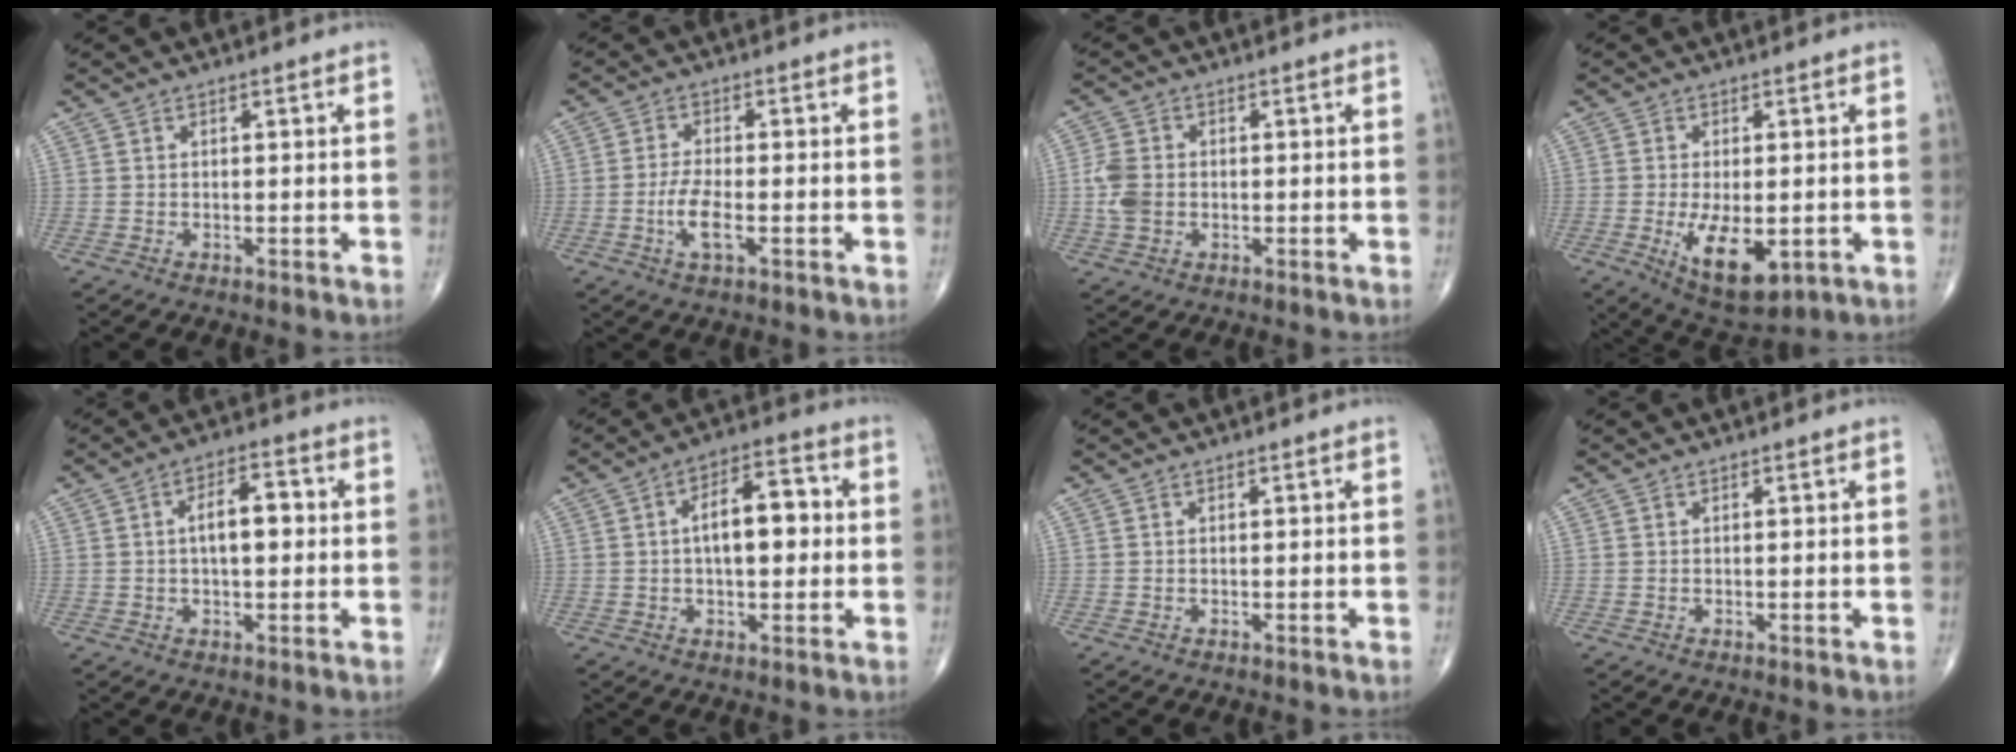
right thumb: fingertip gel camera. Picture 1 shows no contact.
{"total": 5.2, "force": [-1.6, 1.7, 4.6], "torque": [-0.096, 0.004, -0.031]}
{"total": 5.1, "force": [-0.5, 3.7, 3.5], "torque": [-0.080, 0.008, -0.010]}
{"total": 10.5, "force": [-2.5, 5.1, 8.9], "torque": [-0.135, -0.015, -0.026]}
{"total": 7.5, "force": [0.5, 3.6, 6.5], "torque": [-0.093, 0.017, 0.001]}
{"total": 10.6, "force": [0.7, 5.2, 9.2], "torque": [-0.125, 0.024, 0.006]}
{"total": 0.0}
{"total": 0.0}